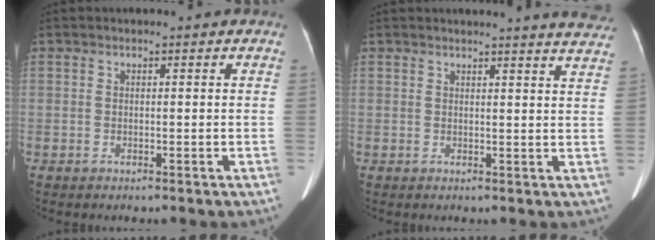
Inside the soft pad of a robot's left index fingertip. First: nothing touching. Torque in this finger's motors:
{"motor_torque": [0.08, -1.76, 0.19, 0.06]}